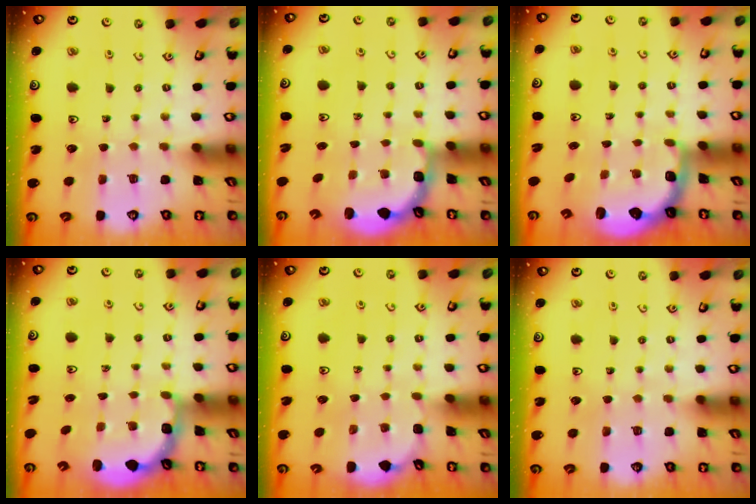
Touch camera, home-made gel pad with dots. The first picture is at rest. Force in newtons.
{"total": 2.8, "press": 2.5, "slide": 1.4}
{"total": 2.6, "press": 1.9, "slide": 1.7}
{"total": 2.8, "press": 2.5, "slide": 1.4}
{"total": 2.4, "press": 2.0, "slide": 1.3}
{"total": 0.0}